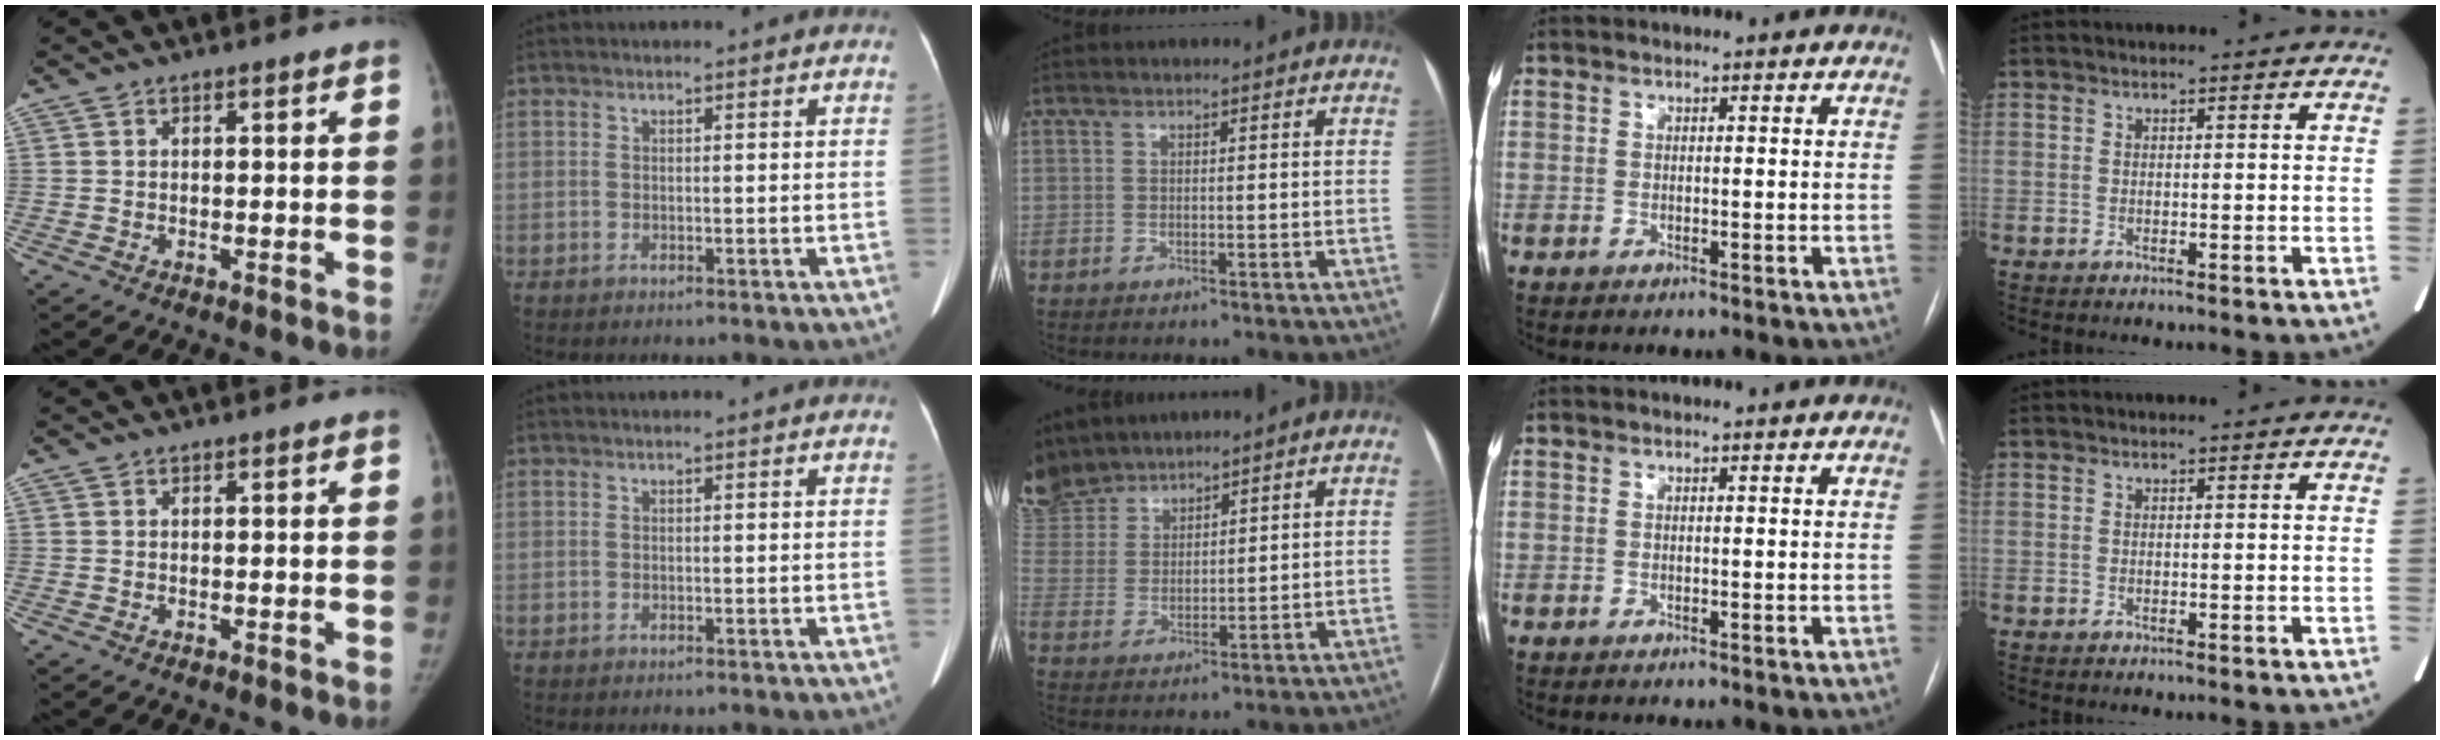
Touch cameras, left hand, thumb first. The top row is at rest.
{"middle": {"total": 10.2, "force": [9.7, 2.4, 1.8], "torque": [-0.068, 0.000, 0.215]}}